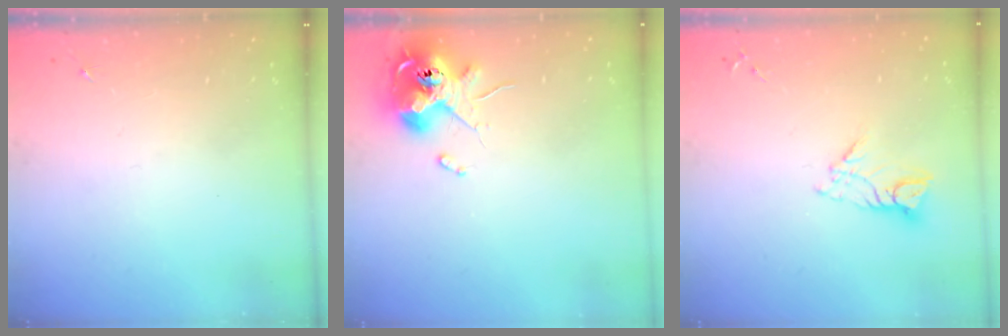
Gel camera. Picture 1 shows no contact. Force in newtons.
{"total": 11.4, "press": 11.2, "slide": 1.6}
{"total": 8.4, "press": 8.4, "slide": 0.9}